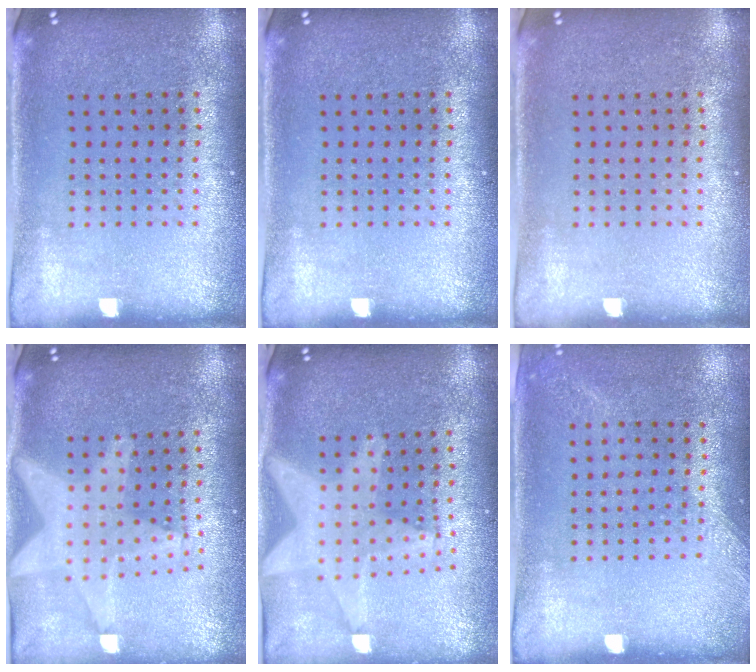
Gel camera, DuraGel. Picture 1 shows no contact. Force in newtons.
{"total": 0.0}
{"total": 0.0}
{"total": 1.9, "press": 1.6, "slide": 1.0}
{"total": 2.3, "press": 1.9, "slide": 1.3}
{"total": 1.3, "press": 1.1, "slide": 0.7}